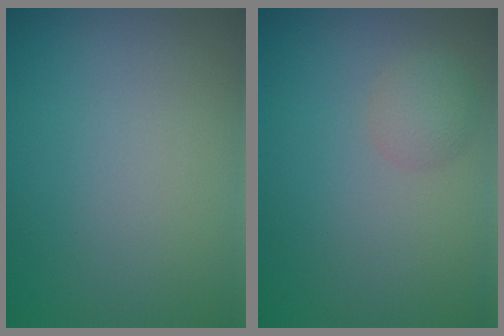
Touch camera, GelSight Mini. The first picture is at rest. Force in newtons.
{"total": 1.7, "press": 1.7, "slide": 0.1}